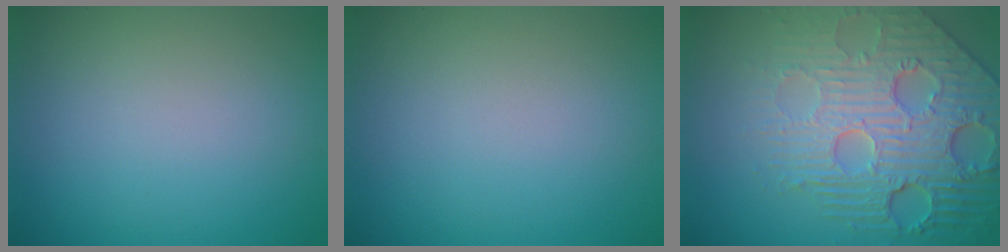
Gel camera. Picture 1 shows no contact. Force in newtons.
{"total": 0.0}
{"total": 8.6, "press": 5.9, "slide": 6.3}